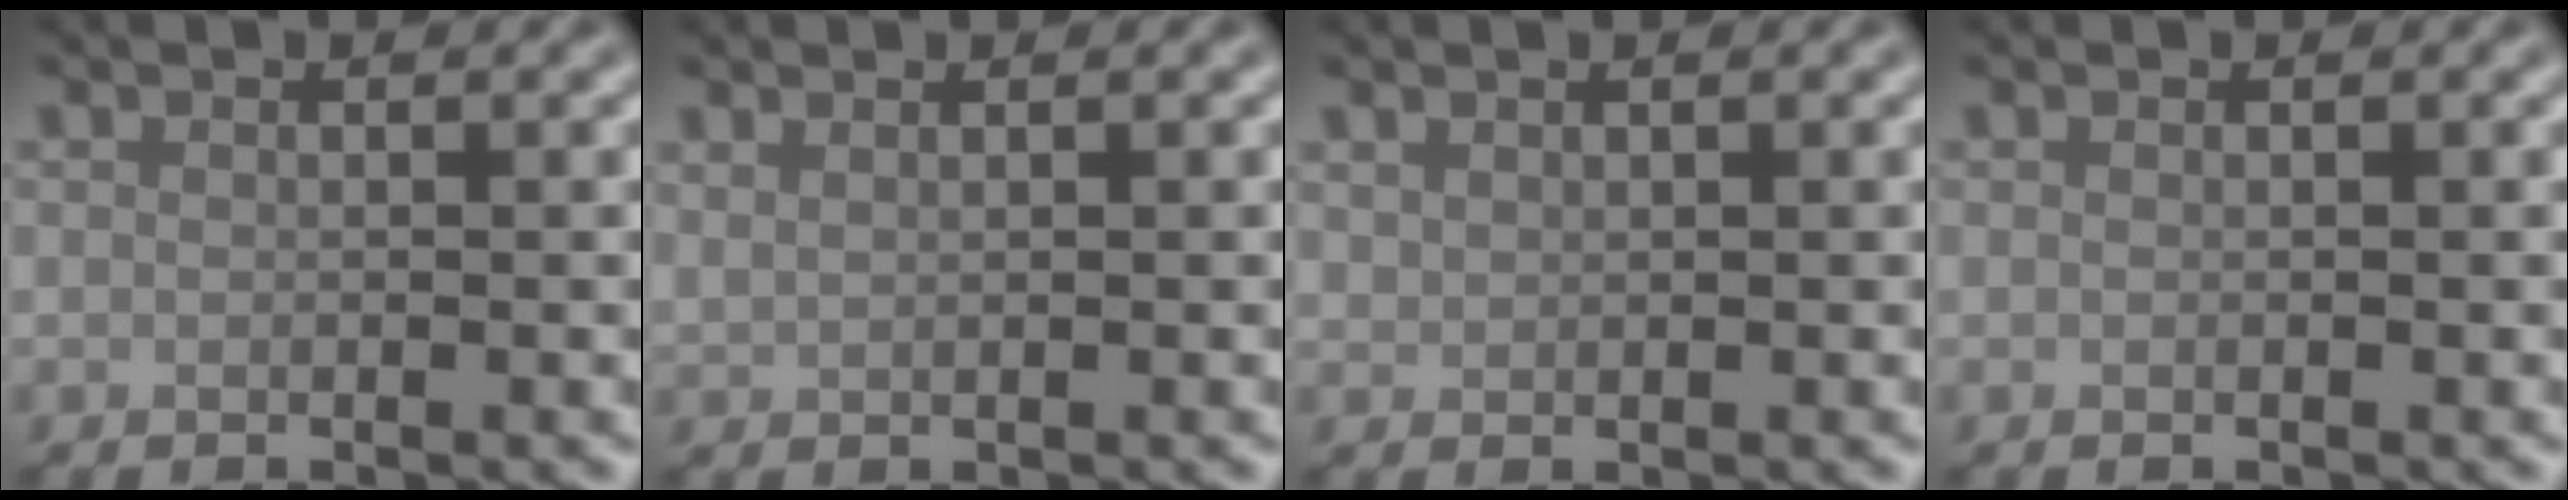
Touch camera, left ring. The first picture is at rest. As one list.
[{"total": 0.9, "force": [0.8, 0.2, 0.2], "torque": [-0.009, 0.001, 0.017]}, {"total": 0.8, "force": [0.6, 0.4, 0.1], "torque": [-0.003, -0.001, 0.018]}, {"total": 0.0}]